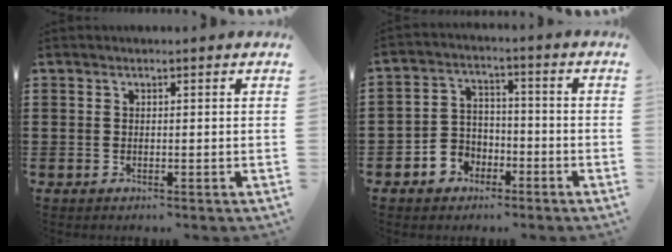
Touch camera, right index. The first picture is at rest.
{"total": 4.6, "force": [-2.6, 3.7, 0.6], "torque": [-0.028, 0.013, -0.051]}